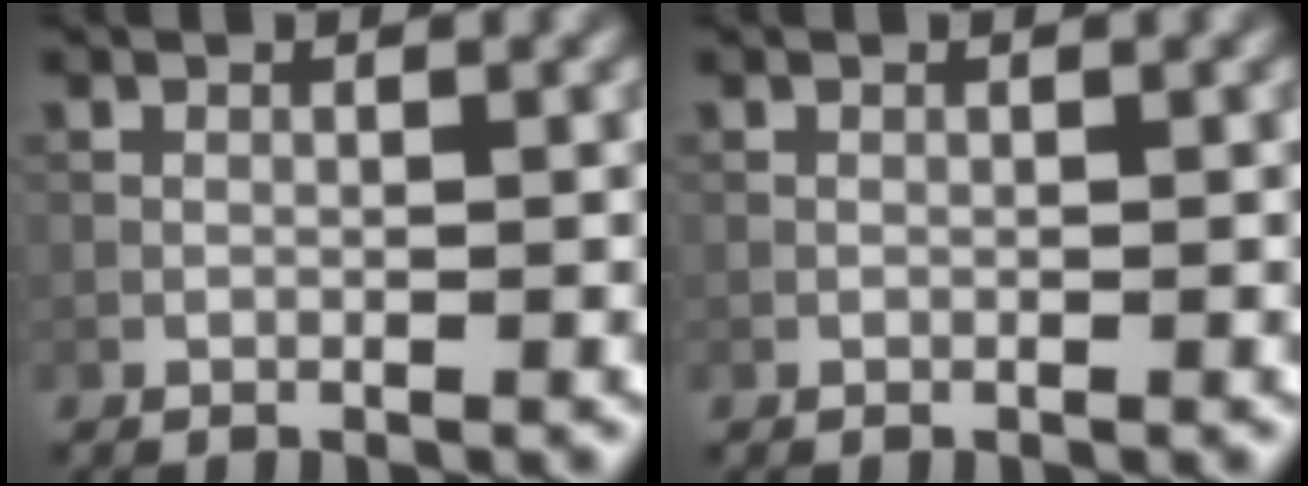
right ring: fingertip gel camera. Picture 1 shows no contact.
{"total": 0.0}